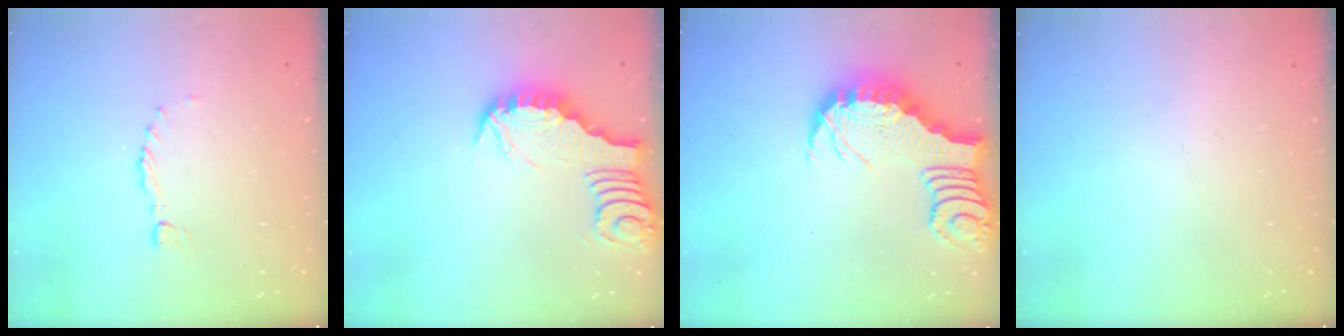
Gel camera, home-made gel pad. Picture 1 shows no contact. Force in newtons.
{"total": 3.4, "press": 3.3, "slide": 0.4}
{"total": 3.3, "press": 3.3, "slide": 0.5}
{"total": 0.0}